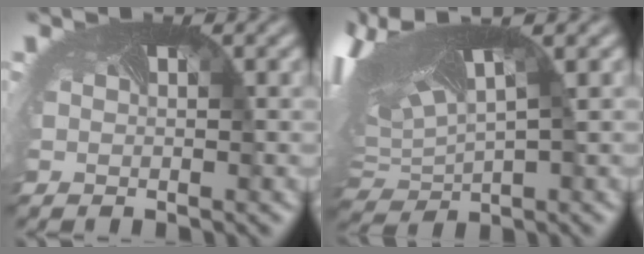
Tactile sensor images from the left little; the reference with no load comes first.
{"total": 12.1, "force": [3.5, 5.7, 10.1], "torque": [-0.214, 0.022, 0.081]}